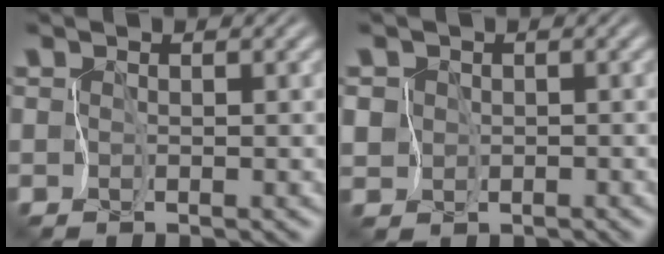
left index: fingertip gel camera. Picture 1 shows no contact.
{"total": 5.8, "force": [1.6, 5.3, 1.8], "torque": [-0.054, 0.018, 0.001]}